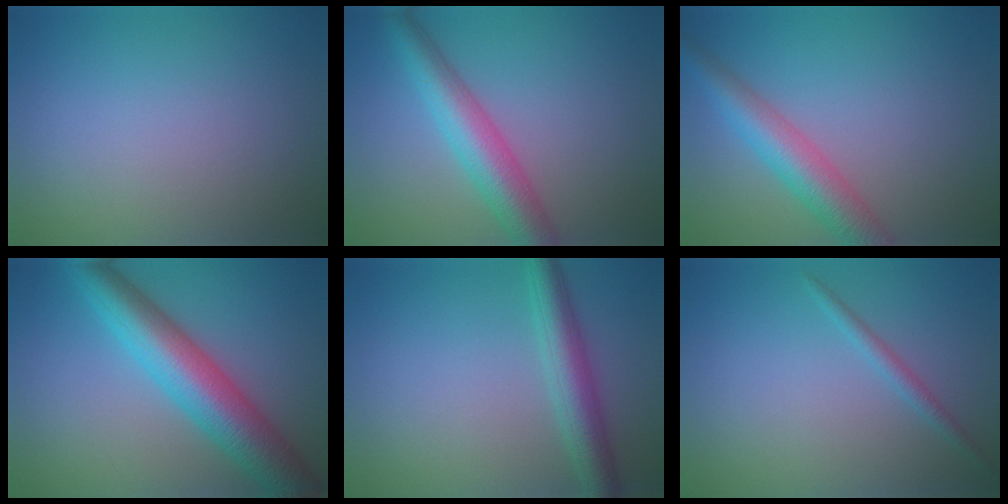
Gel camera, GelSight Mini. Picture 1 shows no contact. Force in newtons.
{"total": 5.6, "press": 5.6, "slide": 0.1}
{"total": 5.2, "press": 5.2, "slide": 0.1}
{"total": 8.5, "press": 8.5, "slide": 0.0}
{"total": 4.3, "press": 4.3, "slide": 0.1}
{"total": 1.3, "press": 1.3, "slide": 0.0}